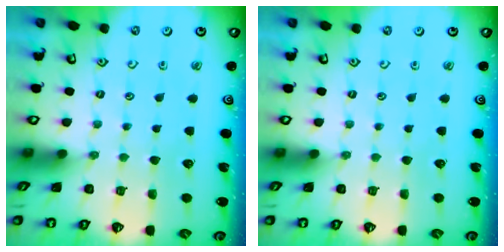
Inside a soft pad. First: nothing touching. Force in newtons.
{"total": 0.0}